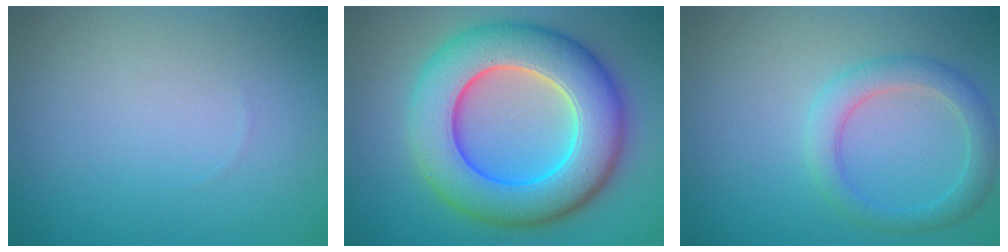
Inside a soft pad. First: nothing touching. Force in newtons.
{"total": 11.4, "press": 11.4, "slide": 0.3}
{"total": 3.0, "press": 3.0, "slide": 0.1}